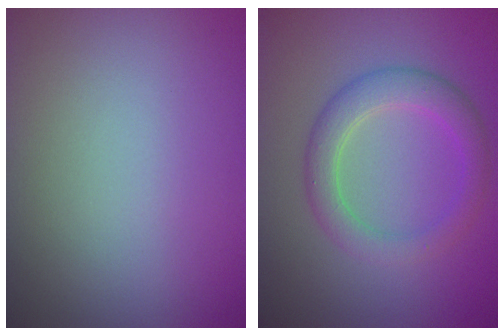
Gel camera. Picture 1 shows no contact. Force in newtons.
{"total": 3.7, "press": 3.7, "slide": 0.2}